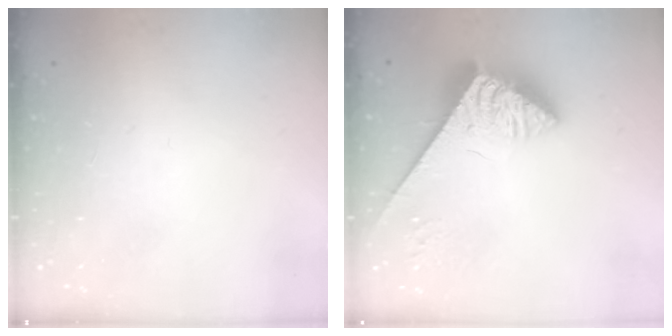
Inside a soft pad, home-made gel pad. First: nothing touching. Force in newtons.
{"total": 4.8, "press": 4.8, "slide": 0.5}